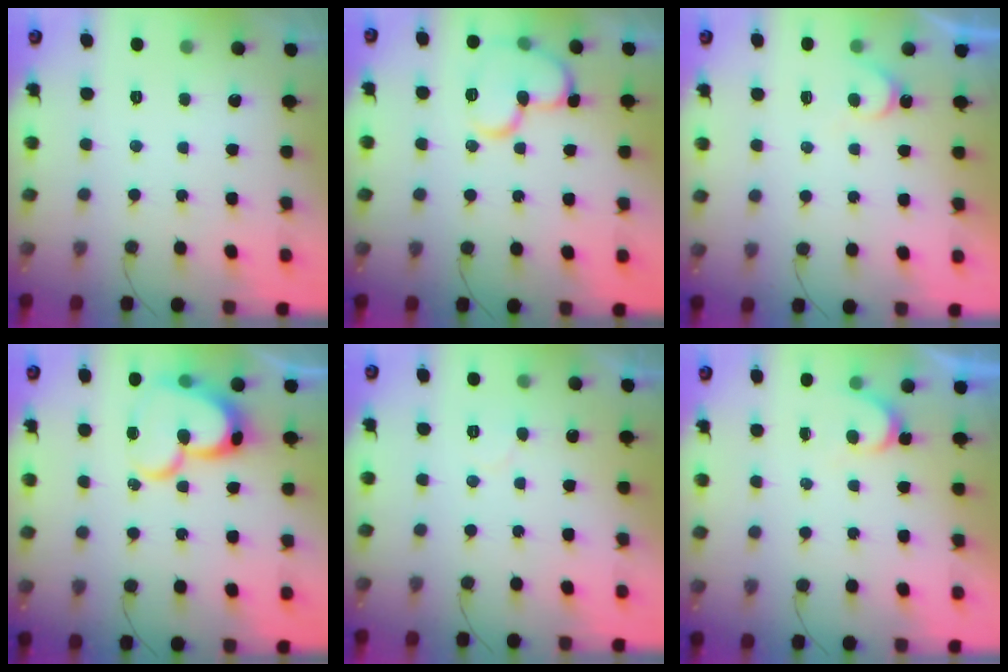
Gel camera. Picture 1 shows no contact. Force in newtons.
{"total": 14.1, "press": 14.0, "slide": 1.8}
{"total": 4.0, "press": 4.0, "slide": 0.4}
{"total": 18.6, "press": 18.6, "slide": 1.5}
{"total": 4.0, "press": 4.0, "slide": 0.4}
{"total": 4.0, "press": 4.0, "slide": 0.5}